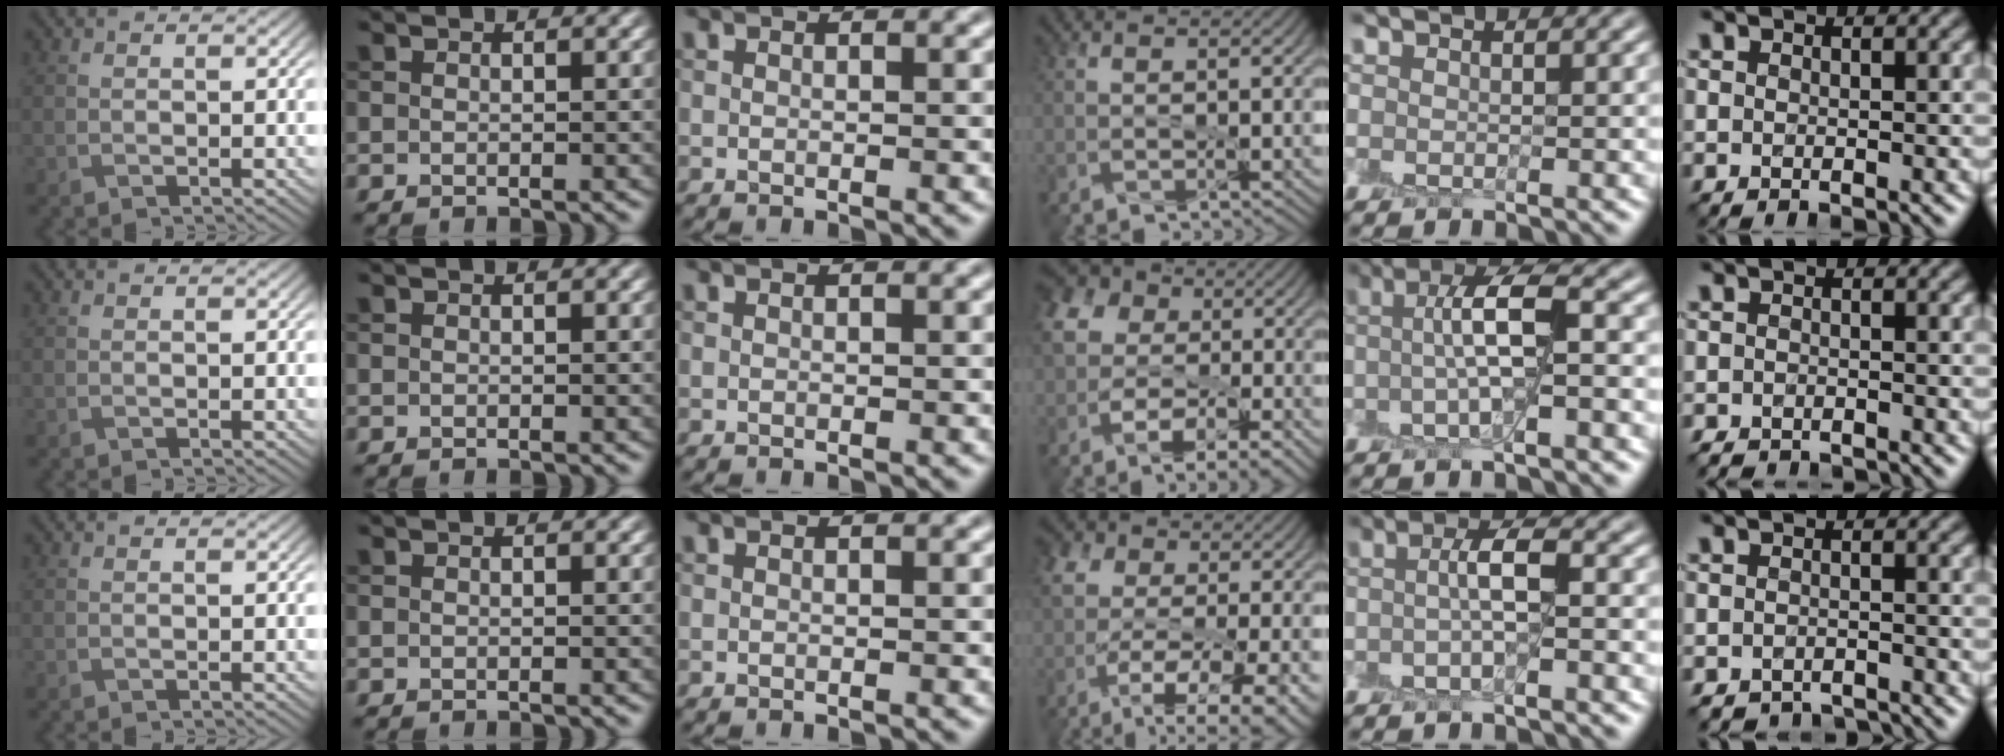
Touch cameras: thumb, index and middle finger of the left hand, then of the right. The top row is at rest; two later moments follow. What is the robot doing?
{"motion": "peel", "object": "sticky note"}